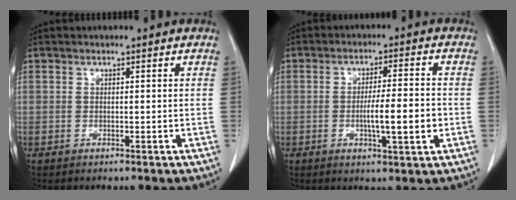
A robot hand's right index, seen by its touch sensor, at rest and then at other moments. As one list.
[{"total": 7.3, "force": [-1.5, 0.7, 7.1], "torque": [-0.114, -0.002, -0.023]}]